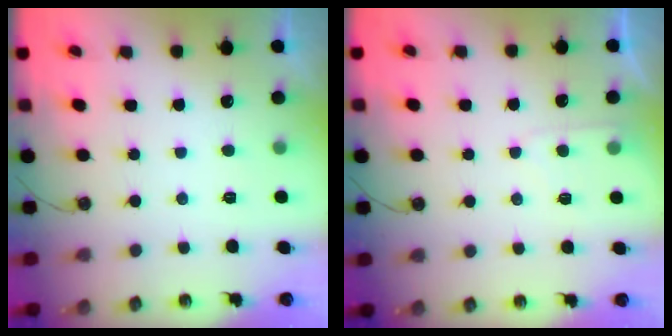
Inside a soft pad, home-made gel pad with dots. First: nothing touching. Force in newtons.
{"total": 4.1, "press": 4.1, "slide": 0.5}